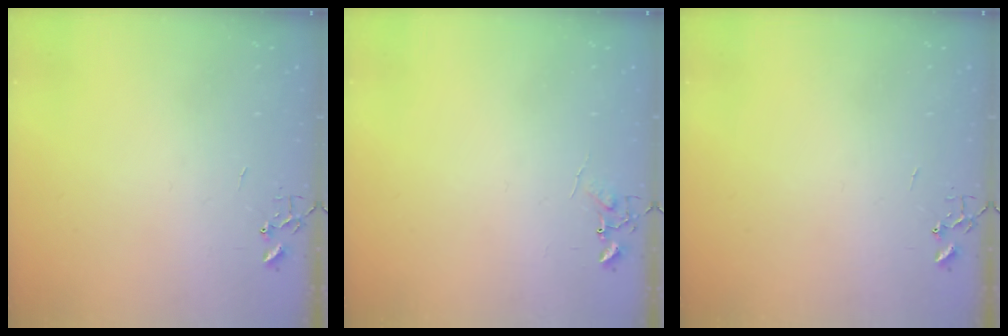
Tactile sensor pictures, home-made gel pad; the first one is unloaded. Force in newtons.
{"total": 5.2, "press": 5.2, "slide": 0.6}
{"total": 0.0}